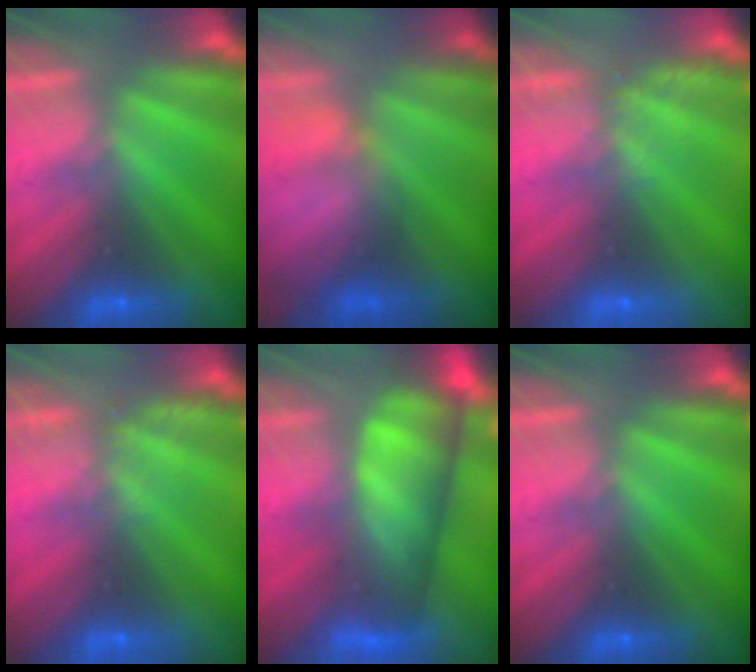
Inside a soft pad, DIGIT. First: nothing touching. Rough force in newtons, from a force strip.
{"total": 4.7}
{"total": 2.2}
{"total": 2.2}
{"total": 7.9}
{"total": 0.0}